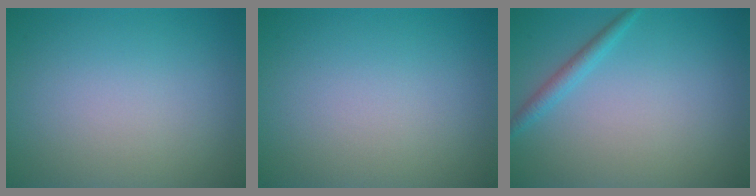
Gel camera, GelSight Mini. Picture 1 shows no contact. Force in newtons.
{"total": 0.0}
{"total": 1.5, "press": 1.5, "slide": 0.1}